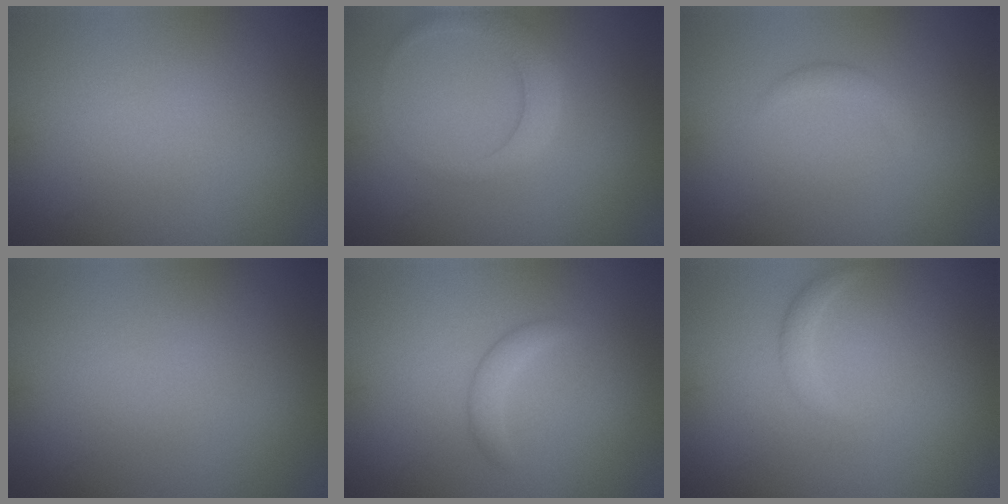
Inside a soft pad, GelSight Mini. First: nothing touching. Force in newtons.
{"total": 2.5, "press": 2.5, "slide": 0.1}
{"total": 1.1, "press": 1.1, "slide": 0.1}
{"total": 0.0}
{"total": 1.4, "press": 1.4, "slide": 0.0}
{"total": 1.1, "press": 1.1, "slide": 0.1}